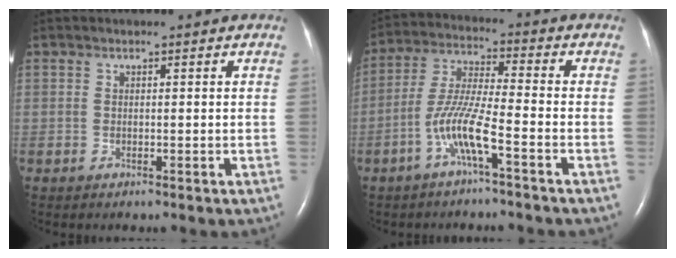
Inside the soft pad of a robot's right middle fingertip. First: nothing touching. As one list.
[{"total": 7.9, "force": [-3.7, 0.0, 7.0], "torque": [-0.150, 0.005, -0.077]}]